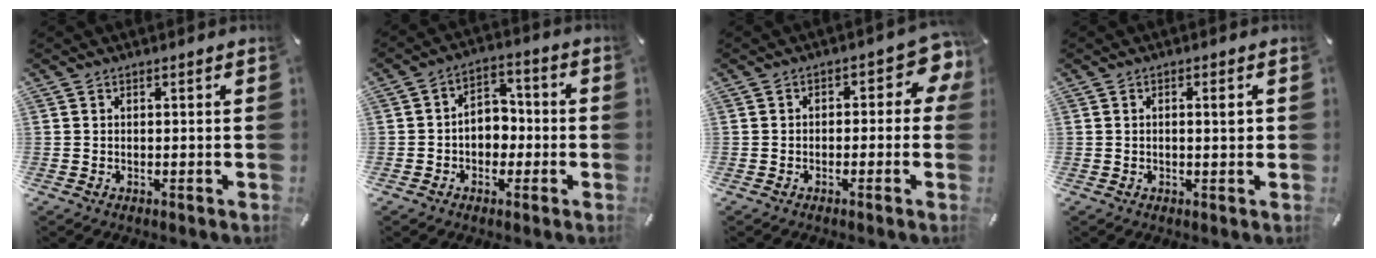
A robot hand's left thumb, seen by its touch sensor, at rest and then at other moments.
{"total": 6.6, "force": [-1.5, 5.6, 3.3], "torque": [-0.047, 0.016, -0.027]}
{"total": 6.1, "force": [0.5, 3.6, 4.9], "torque": [-0.062, -0.004, 0.002]}
{"total": 2.3, "force": [0.2, 0.7, 2.2], "torque": [-0.026, -0.004, -0.002]}